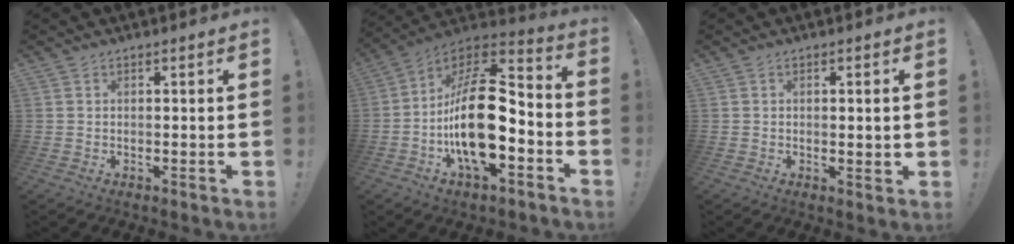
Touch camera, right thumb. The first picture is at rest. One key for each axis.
{"total": 22.8, "fx": -3.9, "fy": 10.9, "fz": 19.6, "tx": -0.371, "ty": 0.024, "tz": -0.059}
{"total": 2.6, "fx": 0.3, "fy": 0.4, "fz": 2.6, "tx": -0.034, "ty": -0.004, "tz": 0.002}